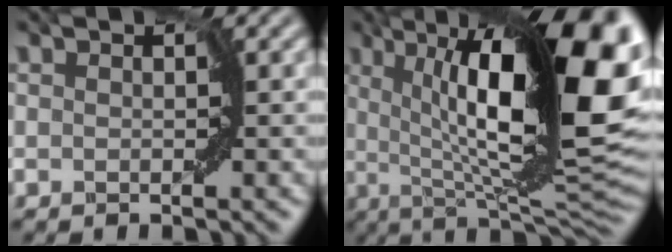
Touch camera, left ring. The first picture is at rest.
{"total": 17.2, "force": [4.2, 3.8, 16.2], "torque": [-0.214, 0.004, 0.069]}